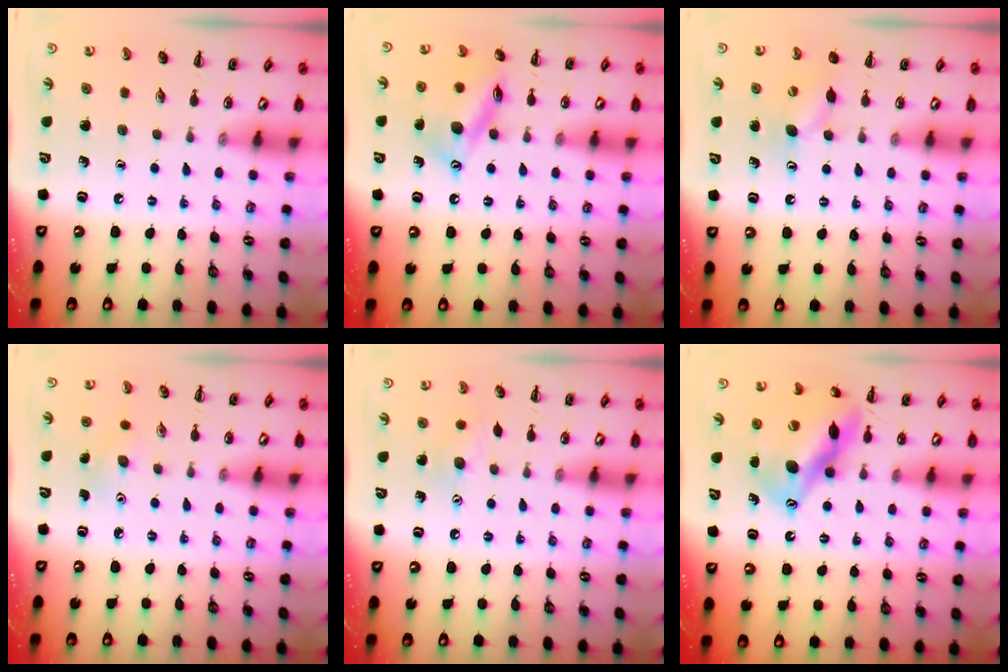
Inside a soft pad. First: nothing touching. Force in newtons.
{"total": 14.5, "press": 14.4, "slide": 1.7}
{"total": 6.4, "press": 6.2, "slide": 1.3}
{"total": 3.6, "press": 3.5, "slide": 1.0}
{"total": 6.7, "press": 6.6, "slide": 1.0}
{"total": 14.5, "press": 13.9, "slide": 4.3}